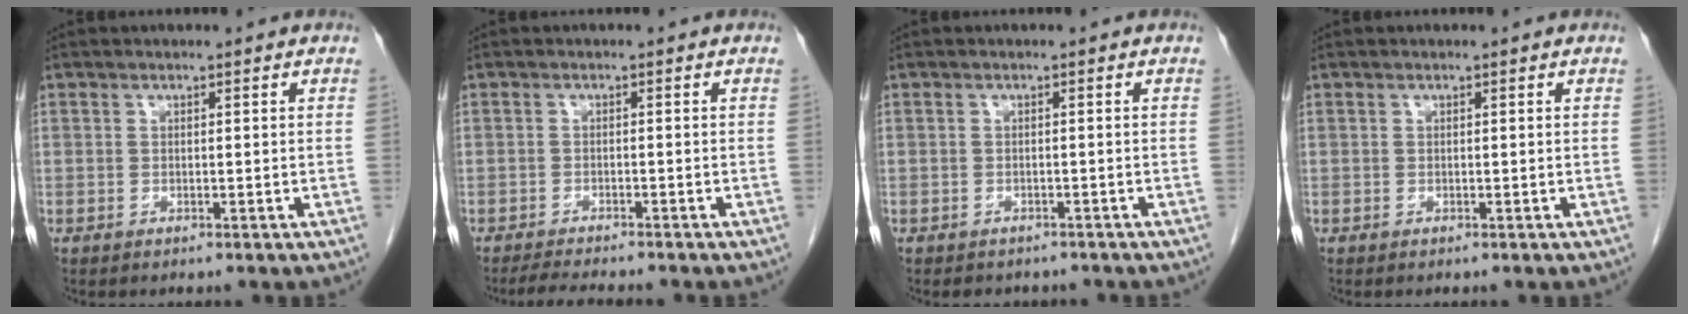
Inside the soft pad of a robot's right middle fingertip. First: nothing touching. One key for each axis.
{"total": 4.7, "fx": -4.3, "fy": 0.2, "fz": 1.9, "tx": -0.030, "ty": -0.015, "tz": -0.067}
{"total": 3.6, "fx": -3.2, "fy": 1.7, "fz": 0.7, "tx": -0.012, "ty": 0.001, "tz": -0.036}
{"total": 0.0}